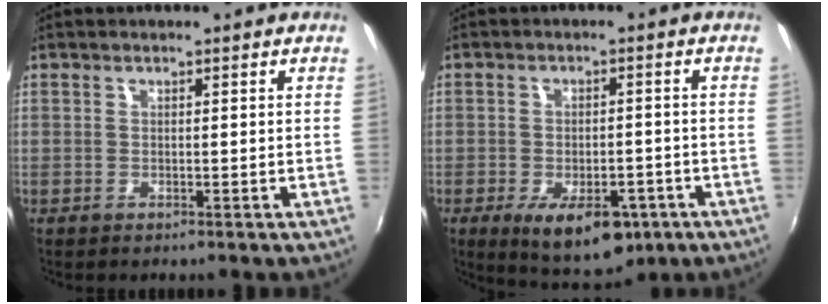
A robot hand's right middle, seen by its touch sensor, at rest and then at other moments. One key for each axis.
{"total": 12.4, "fx": -6.6, "fy": 6.0, "fz": 8.6, "tx": -0.152, "ty": -0.019, "tz": -0.084}